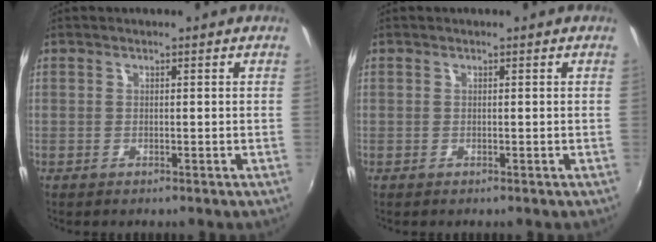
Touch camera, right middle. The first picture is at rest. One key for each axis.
{"total": 0.0}